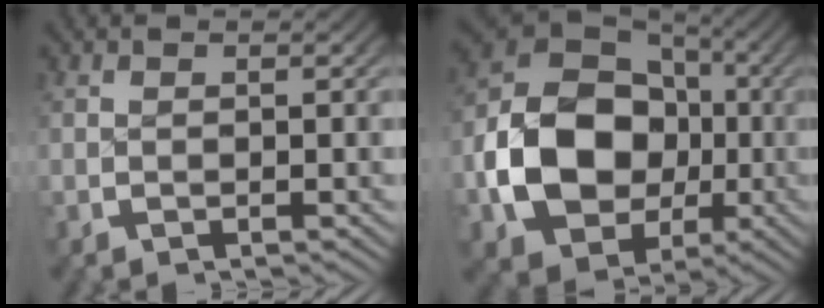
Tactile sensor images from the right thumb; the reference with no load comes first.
{"total": 16.0, "force": [-1.7, 12.0, 10.4], "torque": [-0.247, -0.051, -0.012]}